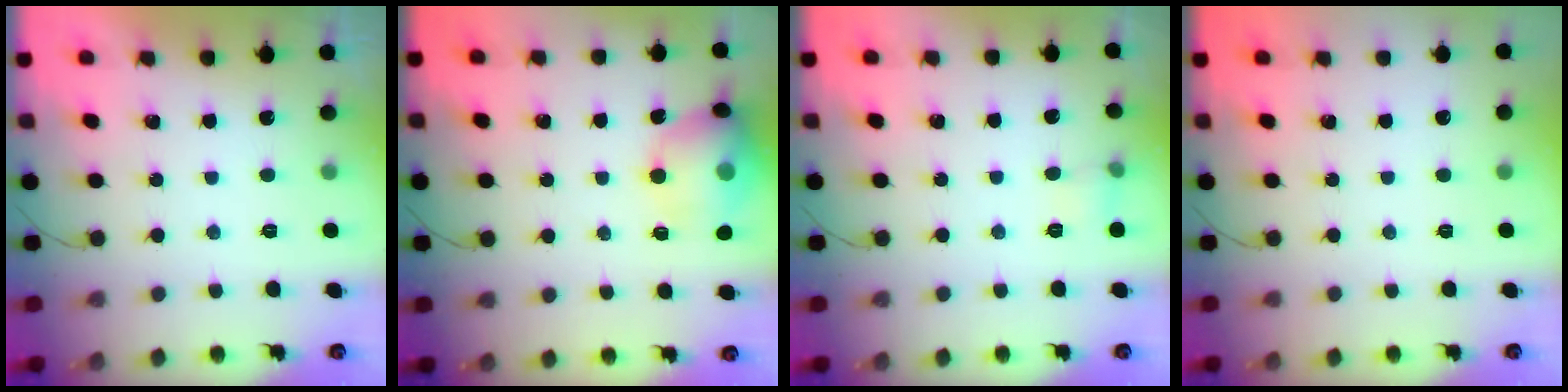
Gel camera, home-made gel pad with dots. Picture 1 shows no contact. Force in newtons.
{"total": 14.0, "press": 13.9, "slide": 2.0}
{"total": 4.5, "press": 4.3, "slide": 1.3}
{"total": 0.0}